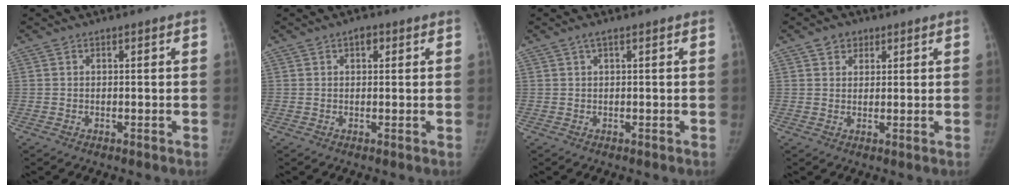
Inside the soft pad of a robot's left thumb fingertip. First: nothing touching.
{"total": 2.0, "force": [0.9, 1.3, 1.2], "torque": [-0.007, 0.001, 0.008]}
{"total": 0.9, "force": [0.5, 0.1, 0.8], "torque": [-0.019, 0.009, 0.008]}
{"total": 3.2, "force": [1.8, 2.4, 0.9], "torque": [0.005, -0.008, 0.025]}